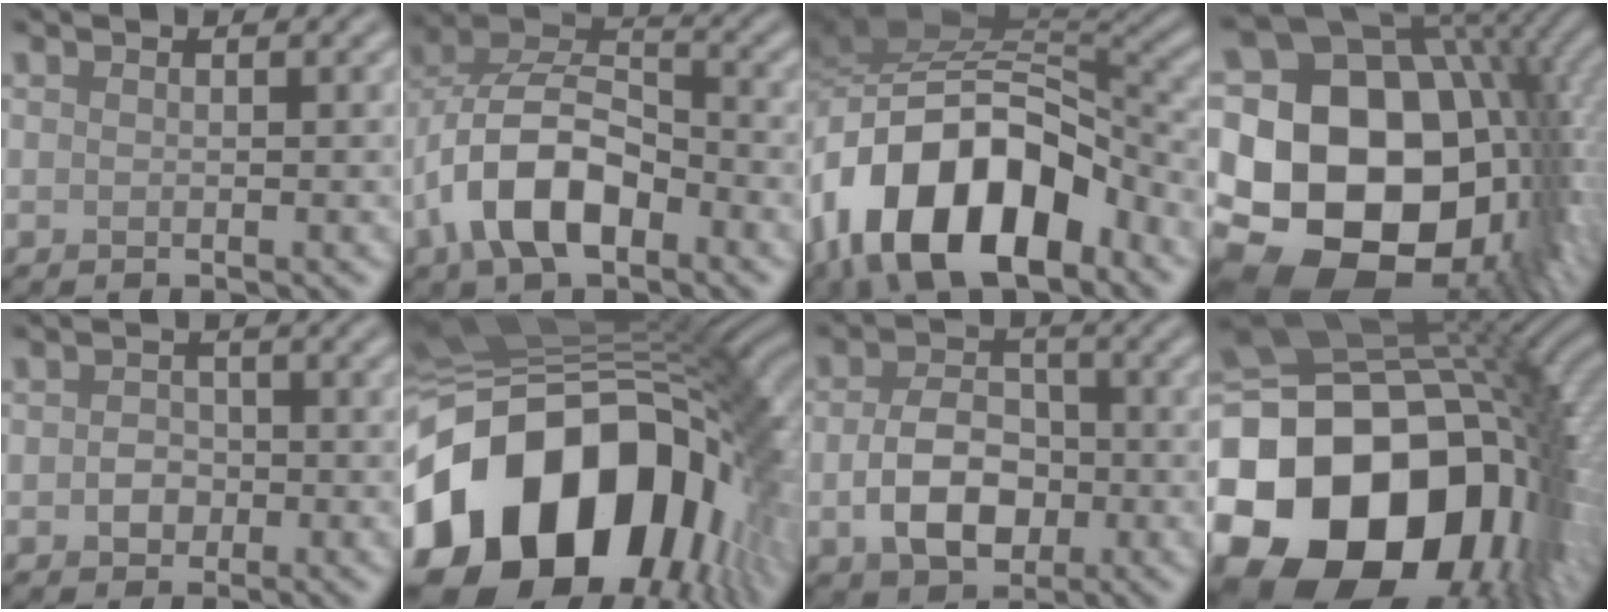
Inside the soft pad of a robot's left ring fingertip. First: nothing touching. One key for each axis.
{"total": 8.9, "fx": -3.7, "fy": 4.8, "fz": 6.5, "tx": -0.128, "ty": 0.013, "tz": -0.079}
{"total": 14.9, "fx": -7.7, "fy": 8.3, "fz": 9.7, "tx": -0.162, "ty": 0.003, "tz": -0.146}
{"total": 21.5, "fx": -1.0, "fy": 15.8, "fz": 14.6, "tx": -0.233, "ty": -0.010, "tz": -0.011}
{"total": 1.9, "fx": -0.4, "fy": 1.7, "fz": 0.9, "tx": -0.012, "ty": -0.002, "tz": -0.013}
{"total": 21.1, "fx": -6.0, "fy": 13.9, "fz": 14.7, "tx": -0.299, "ty": -0.025, "tz": -0.098}
{"total": 5.8, "fx": -1.2, "fy": 4.0, "fz": 4.1, "tx": -0.078, "ty": -0.004, "tz": -0.025}
{"total": 22.8, "fx": -6.1, "fy": 16.9, "fz": 14.1, "tx": -0.291, "ty": -0.033, "tz": -0.095}